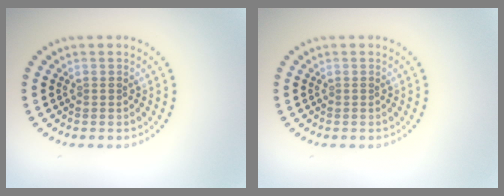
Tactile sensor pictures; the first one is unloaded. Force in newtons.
{"total": 0.0}